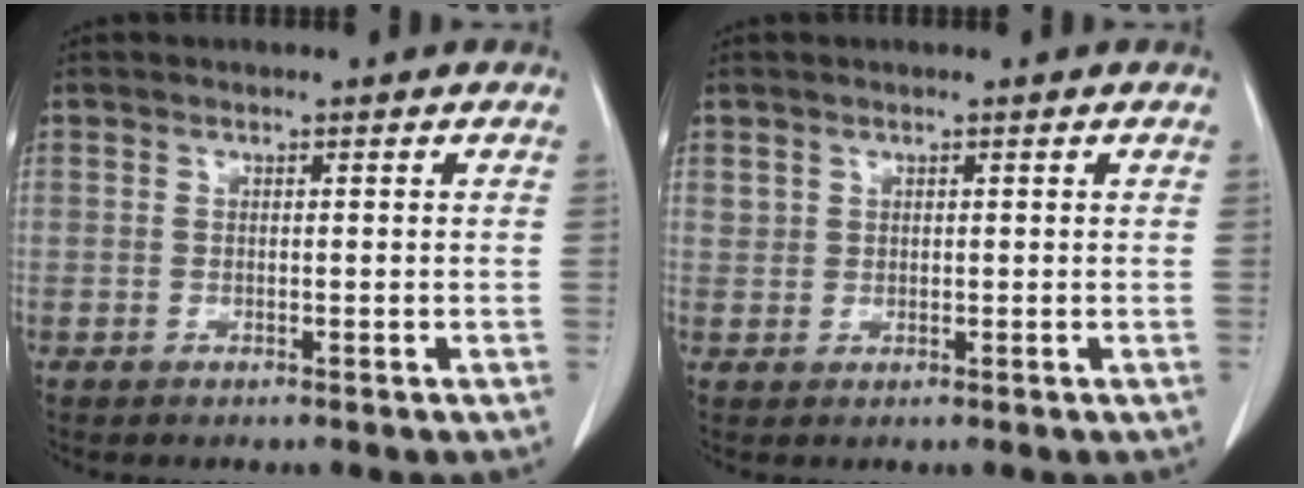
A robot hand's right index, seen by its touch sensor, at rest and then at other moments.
{"total": 1.3, "force": [0.7, 1.0, 0.1], "torque": [0.011, 0.002, 0.007]}